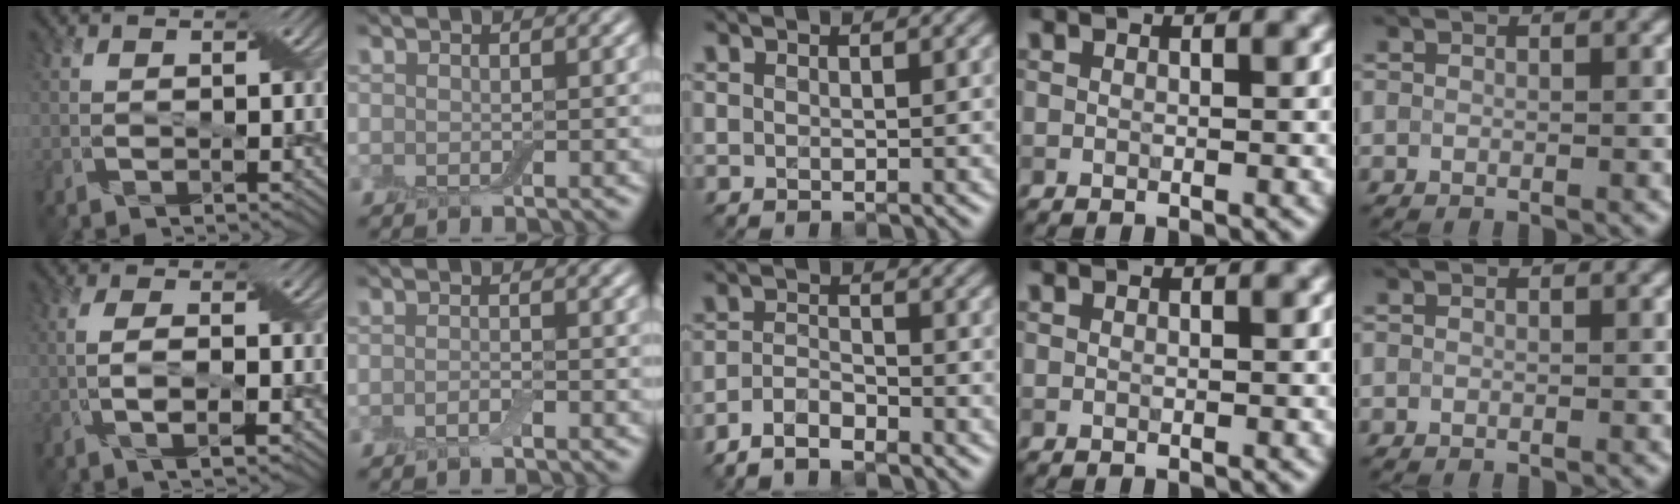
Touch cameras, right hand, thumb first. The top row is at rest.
{"thumb": {"total": 3.1, "force": [-0.5, 0.8, 3.0], "torque": [-0.070, 0.000, -0.012]}, "index": {"total": 1.0, "force": [-0.6, 0.2, 0.7], "torque": [-0.015, -0.001, -0.012]}, "middle": {"total": 3.0, "force": [-2.5, 0.7, 1.4], "torque": [-0.030, -0.001, -0.057]}}